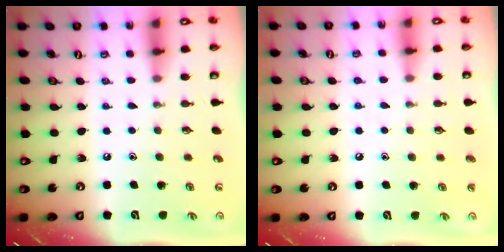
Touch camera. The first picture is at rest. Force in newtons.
{"total": 3.9, "press": 3.8, "slide": 0.9}